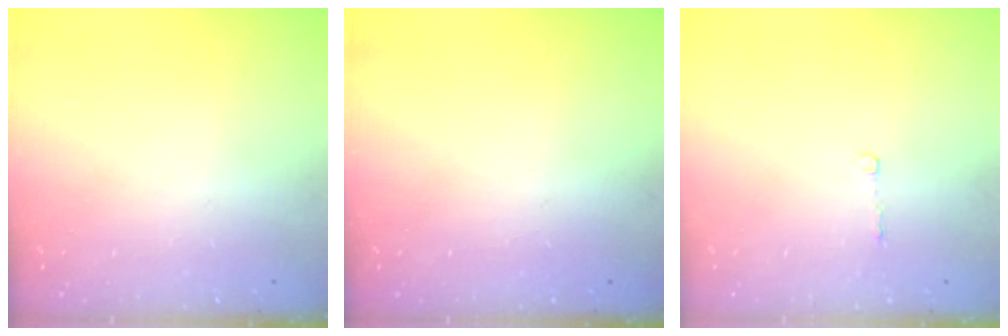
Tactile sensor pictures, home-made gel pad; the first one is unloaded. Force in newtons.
{"total": 0.0}
{"total": 2.2, "press": 2.2, "slide": 0.4}